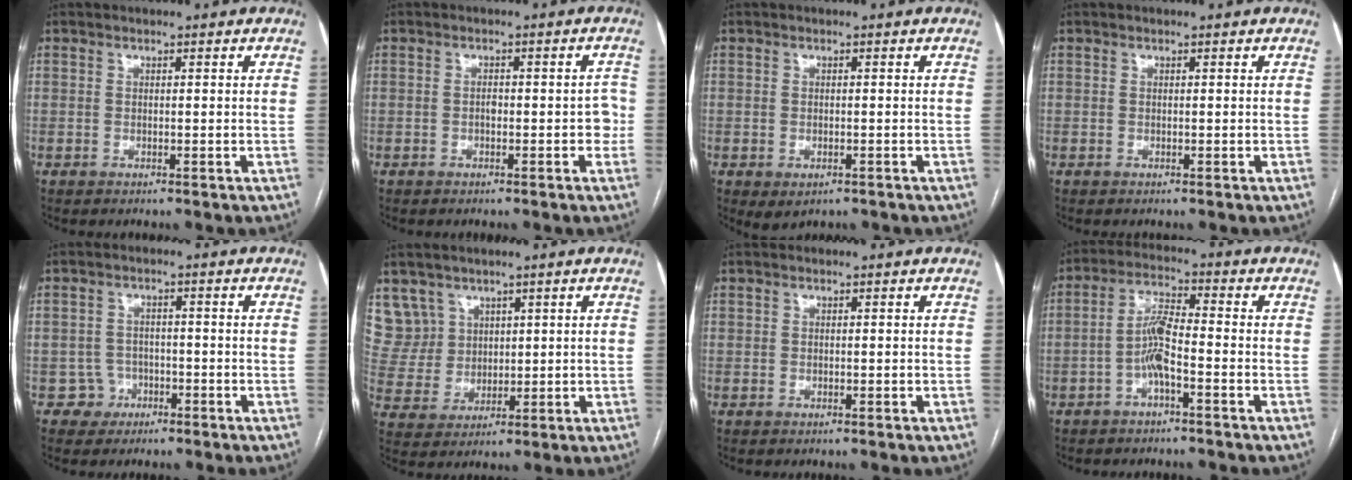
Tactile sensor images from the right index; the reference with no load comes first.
{"total": 3.1, "force": [-0.7, 1.6, 2.5], "torque": [-0.019, 0.014, -0.008]}
{"total": 2.6, "force": [-1.2, 1.5, 1.7], "torque": [-0.027, -0.004, -0.005]}
{"total": 0.0}
{"total": 3.4, "force": [-1.6, 2.9, -0.5], "torque": [0.021, 0.017, -0.025]}
{"total": 7.8, "force": [4.8, 6.1, -0.2], "torque": [0.001, 0.022, 0.111]}
{"total": 0.0}
{"total": 5.5, "force": [-1.9, 0.9, 5.0], "torque": [-0.103, 0.014, -0.037]}